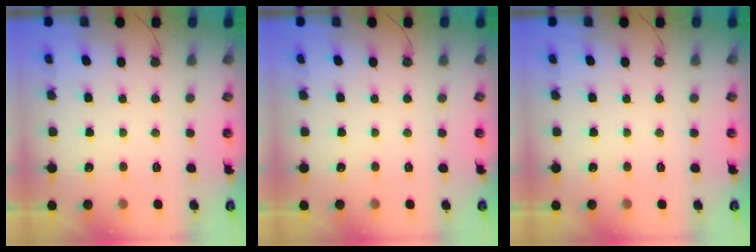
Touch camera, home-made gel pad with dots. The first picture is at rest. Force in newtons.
{"total": 0.0}
{"total": 0.0}